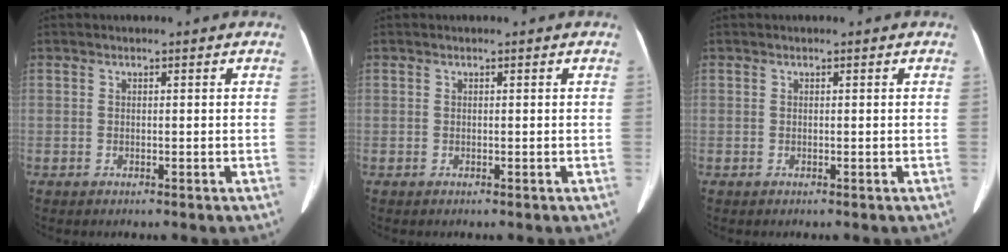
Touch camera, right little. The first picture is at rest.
{"total": 0.0}
{"total": 0.0}